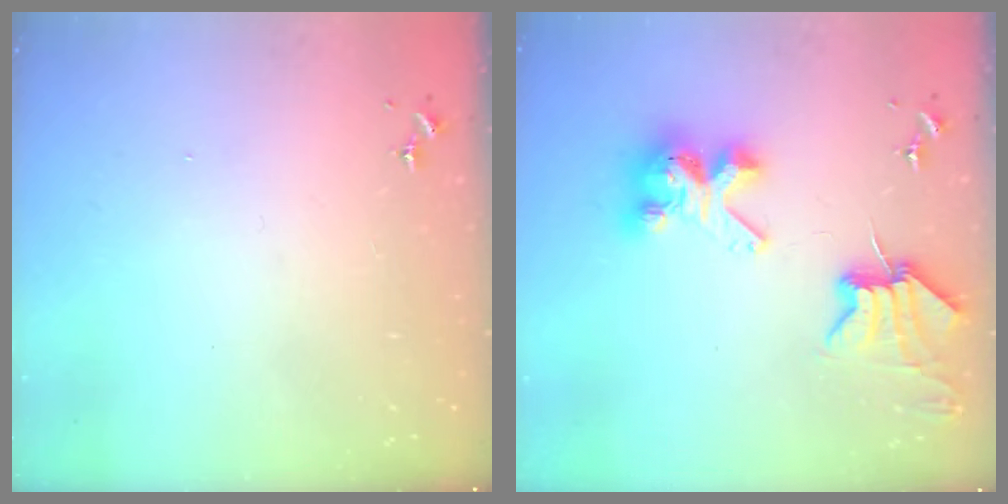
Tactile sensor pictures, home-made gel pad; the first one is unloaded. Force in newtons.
{"total": 9.5, "press": 9.4, "slide": 1.0}